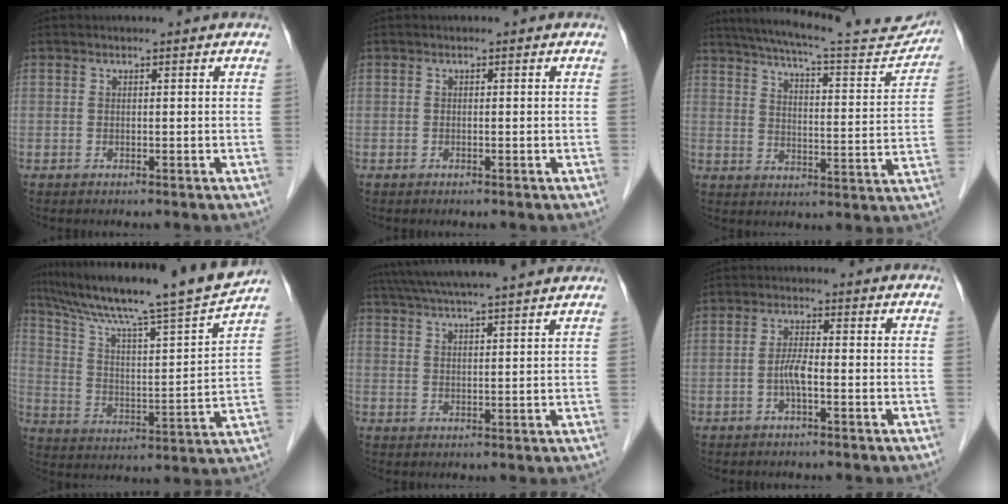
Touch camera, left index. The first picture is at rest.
{"total": 0.0}
{"total": 23.2, "force": [21.0, 2.8, 9.6], "torque": [-0.150, -0.028, 0.271]}
{"total": 20.8, "force": [17.9, -0.8, 10.6], "torque": [-0.180, -0.013, 0.279]}
{"total": 17.0, "force": [15.1, 0.2, 8.0], "torque": [-0.141, 0.035, 0.214]}
{"total": 2.7, "force": [-0.9, 0.4, 2.5], "torque": [-0.057, 0.004, -0.020]}